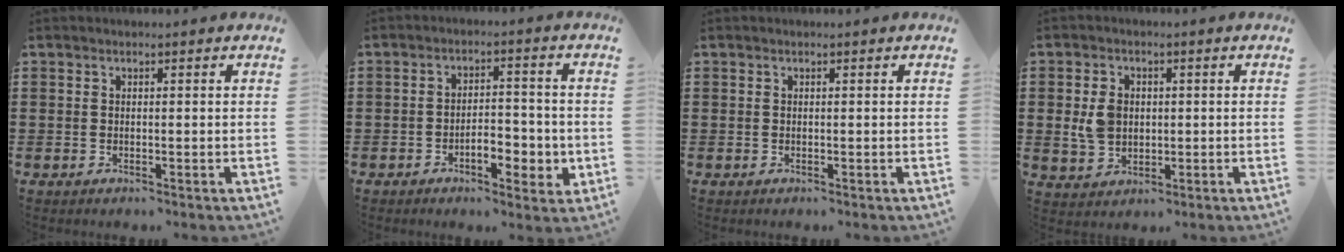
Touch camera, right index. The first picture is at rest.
{"total": 5.8, "force": [-2.1, 2.6, 4.8], "torque": [-0.064, 0.004, -0.041]}
{"total": 0.0}
{"total": 4.8, "force": [0.3, 3.5, 3.3], "torque": [-0.085, 0.006, 0.000]}